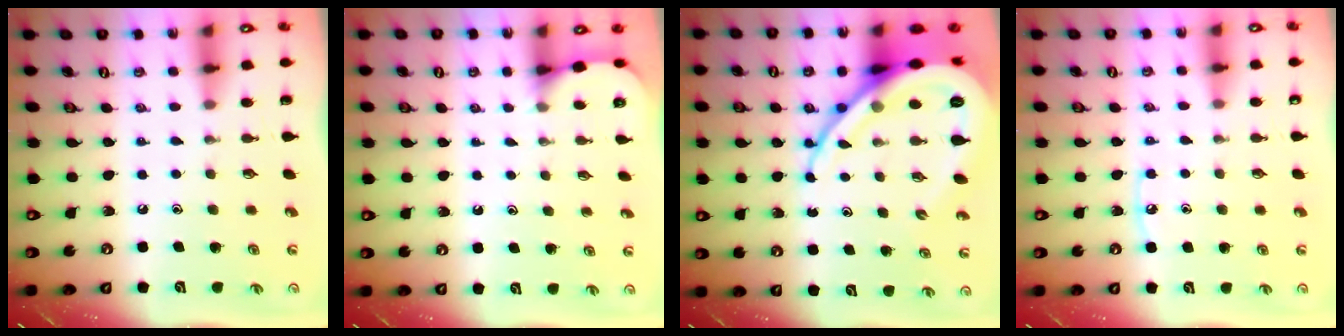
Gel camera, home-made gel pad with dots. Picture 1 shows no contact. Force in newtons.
{"total": 3.5, "press": 3.4, "slide": 0.3}
{"total": 19.7, "press": 19.6, "slide": 2.1}
{"total": 3.8, "press": 3.8, "slide": 0.5}